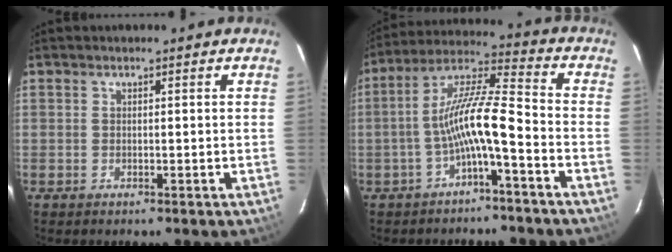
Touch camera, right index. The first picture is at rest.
{"total": 10.2, "force": [-3.8, 1.2, 9.4], "torque": [-0.200, 0.018, -0.070]}